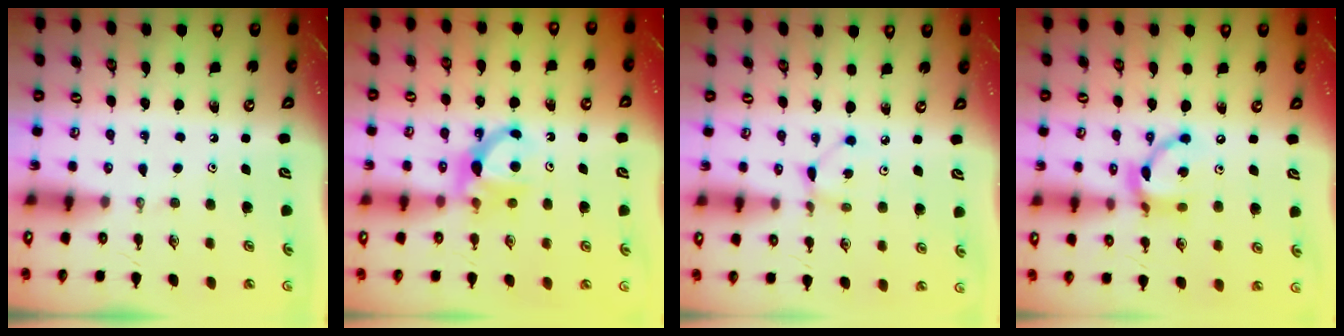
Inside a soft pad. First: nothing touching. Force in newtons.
{"total": 7.8, "press": 7.8, "slide": 0.4}
{"total": 2.2, "press": 2.2, "slide": 0.3}
{"total": 11.6, "press": 11.6, "slide": 0.9}